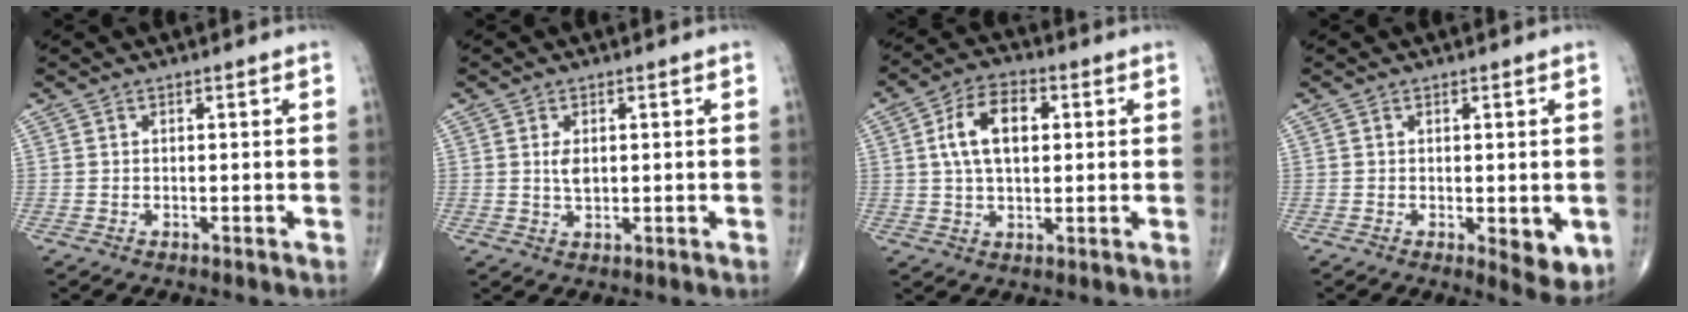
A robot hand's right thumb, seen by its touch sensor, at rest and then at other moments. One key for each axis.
{"total": 2.8, "fx": 0.5, "fy": 1.5, "fz": 2.2, "tx": -0.035, "ty": -0.004, "tz": 0.011}
{"total": 10.2, "fx": 2.0, "fy": 5.9, "fz": 8.0, "tx": -0.133, "ty": 0.012, "tz": 0.031}
{"total": 5.5, "fx": -1.1, "fy": 2.4, "fz": 4.9, "tx": -0.051, "ty": -0.013, "tz": -0.008}